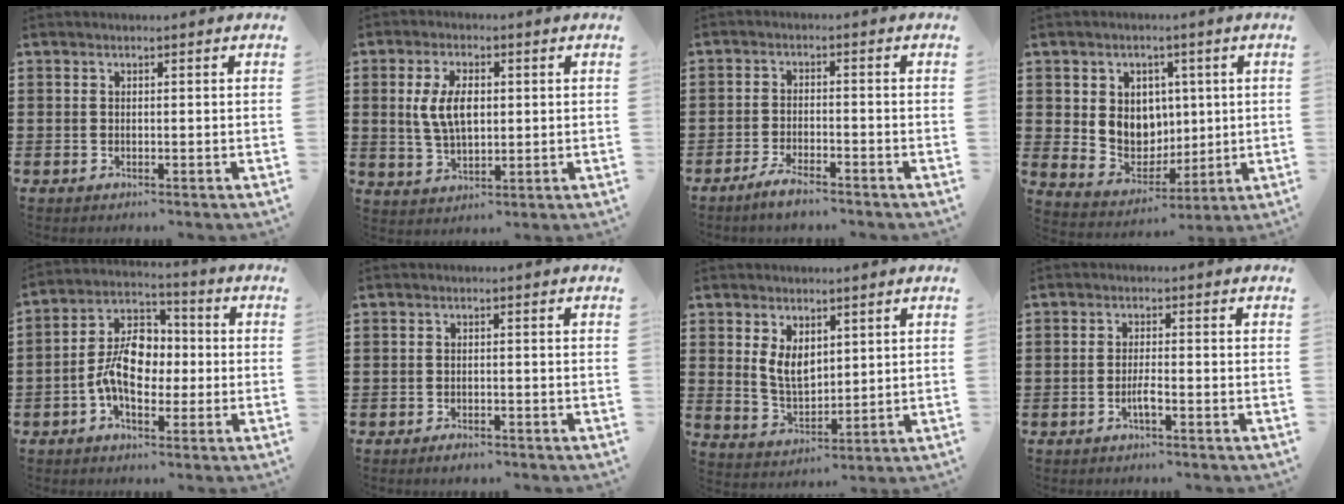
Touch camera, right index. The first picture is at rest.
{"total": 6.6, "force": [0.9, 3.5, 5.5], "torque": [-0.111, 0.007, 0.010]}
{"total": 3.0, "force": [-2.7, 0.3, 1.3], "torque": [-0.030, 0.005, -0.056]}
{"total": 6.5, "force": [1.9, 6.1, 1.3], "torque": [-0.043, -0.005, 0.036]}
{"total": 8.7, "force": [-1.5, 5.5, 6.6], "torque": [-0.143, 0.005, -0.034]}
{"total": 1.3, "force": [-1.2, 0.3, 0.3], "torque": [-0.009, -0.002, -0.024]}
{"total": 5.5, "force": [2.3, 3.4, 3.7], "torque": [-0.072, 0.005, 0.041]}
{"total": 2.5, "force": [-1.2, 0.2, 2.2], "torque": [-0.046, -0.004, -0.023]}